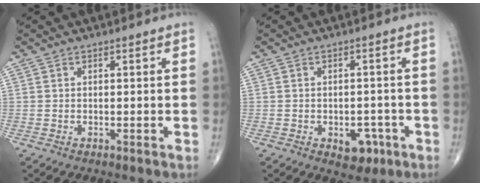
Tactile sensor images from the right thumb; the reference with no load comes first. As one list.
[{"total": 5.1, "force": [-2.2, 3.3, 3.2], "torque": [-0.020, 0.014, -0.021]}]